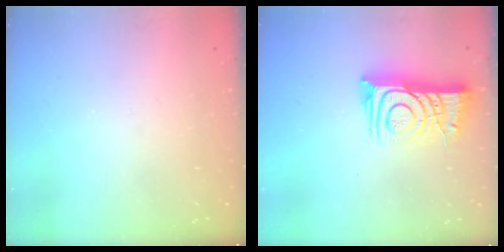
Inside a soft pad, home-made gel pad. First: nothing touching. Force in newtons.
{"total": 12.3, "press": 12.2, "slide": 1.0}